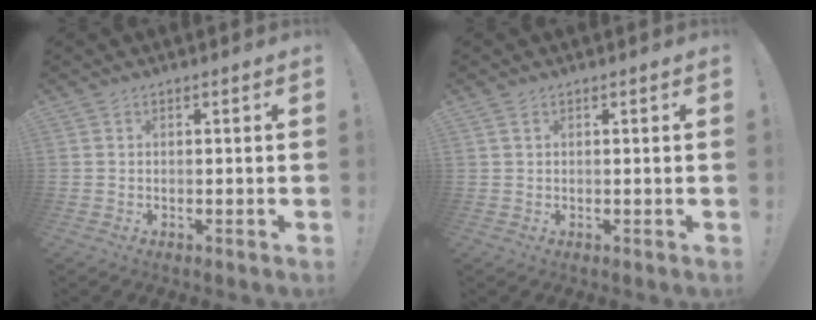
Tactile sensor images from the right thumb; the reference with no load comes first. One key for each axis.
{"total": 1.2, "fx": 0.7, "fy": 0.6, "fz": 0.7, "tx": -0.019, "ty": 0.003, "tz": 0.014}